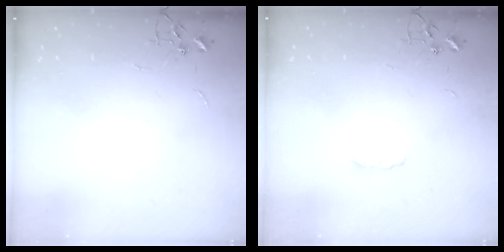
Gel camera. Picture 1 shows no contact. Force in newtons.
{"total": 3.9, "press": 3.8, "slide": 0.7}